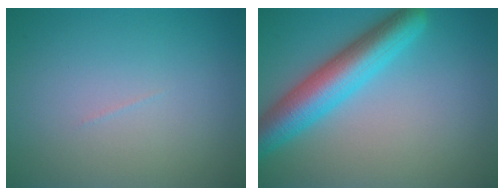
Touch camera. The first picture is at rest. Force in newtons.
{"total": 6.5, "press": 6.5, "slide": 0.3}